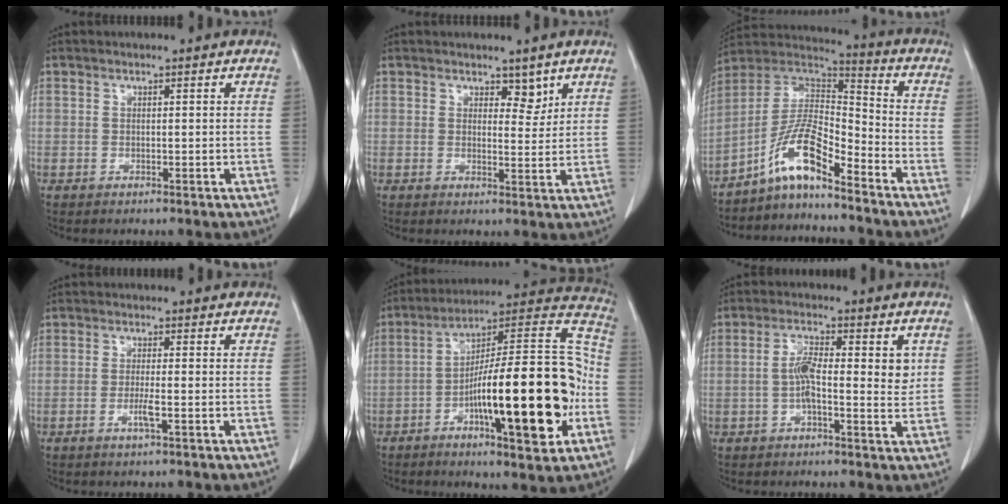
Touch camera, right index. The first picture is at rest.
{"total": 2.9, "force": [2.0, 1.5, 1.4], "torque": [-0.011, -0.006, 0.031]}
{"total": 10.3, "force": [-7.3, 1.9, 7.0], "torque": [-0.142, 0.028, -0.136]}
{"total": 1.2, "force": [-0.5, -0.1, 1.1], "torque": [-0.024, -0.003, -0.009]}
{"total": 23.9, "force": [-6.4, 4.0, 22.7], "torque": [-0.317, 0.015, -0.093]}
{"total": 7.2, "force": [0.6, 2.2, 6.8], "torque": [-0.121, 0.007, 0.003]}